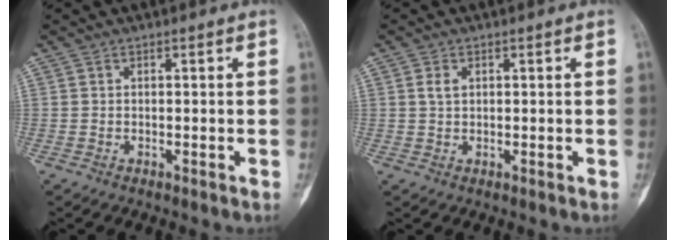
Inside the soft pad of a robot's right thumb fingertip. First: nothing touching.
{"total": 1.8, "force": [0.5, 1.1, 1.3], "torque": [-0.024, 0.002, 0.011]}